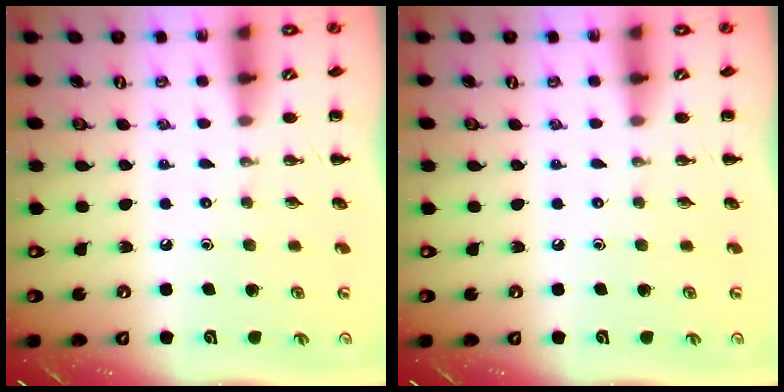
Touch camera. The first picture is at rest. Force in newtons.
{"total": 0.0}